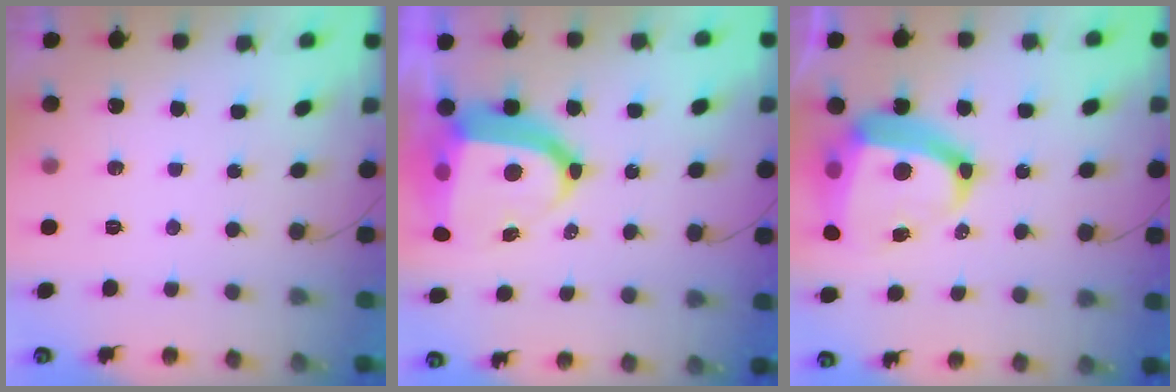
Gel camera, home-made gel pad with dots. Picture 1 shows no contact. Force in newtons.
{"total": 15.1, "press": 14.9, "slide": 2.0}
{"total": 17.4, "press": 17.3, "slide": 2.0}